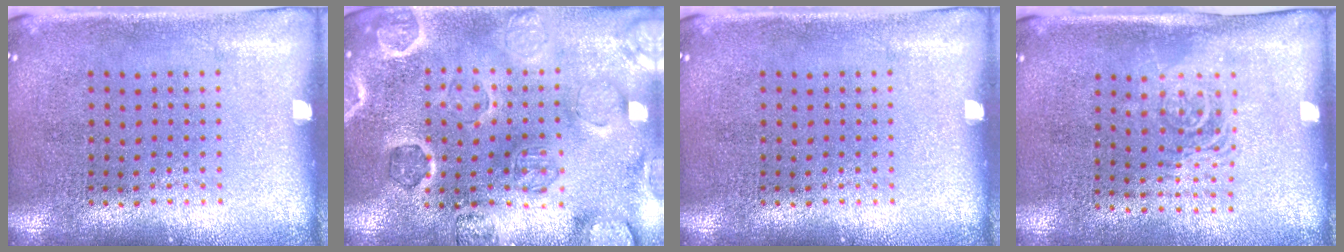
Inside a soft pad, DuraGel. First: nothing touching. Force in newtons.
{"total": 1.7, "press": 1.7, "slide": 0.2}
{"total": 0.0}
{"total": 1.5, "press": 1.2, "slide": 0.9}